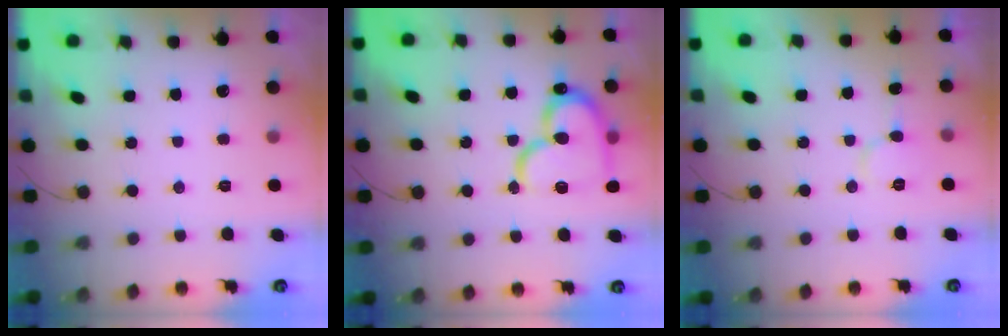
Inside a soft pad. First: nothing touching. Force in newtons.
{"total": 18.8, "press": 18.7, "slide": 2.0}
{"total": 6.1, "press": 6.1, "slide": 0.2}